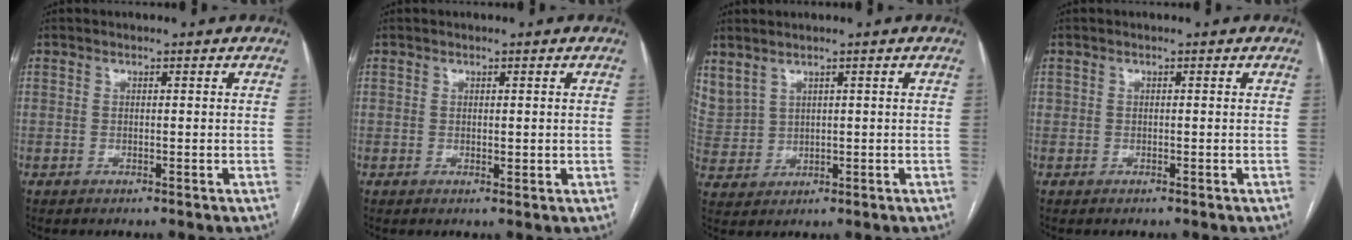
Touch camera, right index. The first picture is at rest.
{"total": 1.1, "force": [0.2, 0.5, 1.0], "torque": [-0.014, -0.005, 0.006]}
{"total": 7.4, "force": [4.6, 4.9, 2.9], "torque": [-0.094, 0.010, 0.116]}
{"total": 0.0}